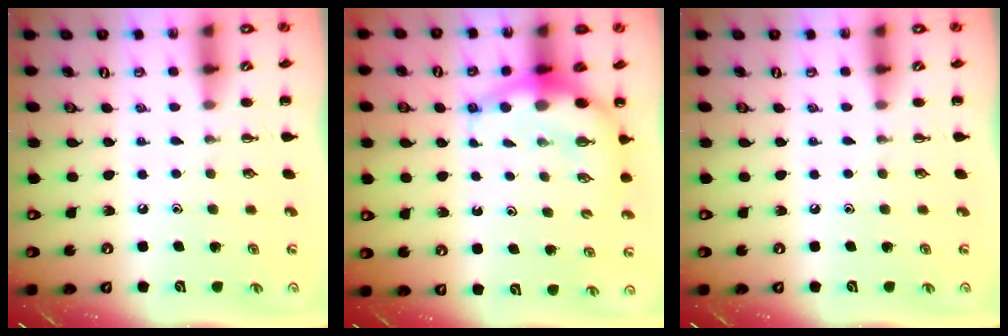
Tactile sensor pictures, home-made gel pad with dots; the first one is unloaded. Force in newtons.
{"total": 8.8, "press": 8.7, "slide": 1.2}
{"total": 0.0}